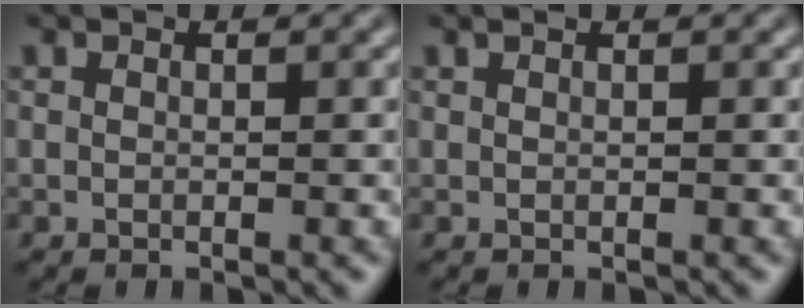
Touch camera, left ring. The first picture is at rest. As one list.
[{"total": 1.1, "force": [0.7, 0.5, 0.6], "torque": [0.000, 0.012, -0.009]}]